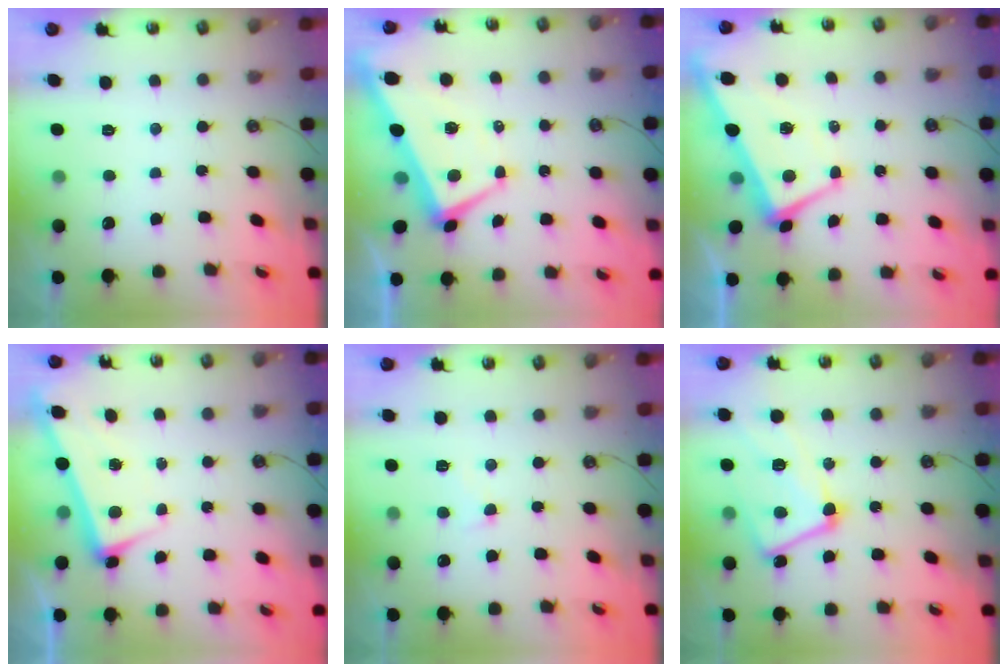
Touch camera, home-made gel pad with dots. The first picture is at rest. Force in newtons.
{"total": 2.1, "press": 1.9, "slide": 0.9}
{"total": 1.3, "press": 0.9, "slide": 0.9}
{"total": 2.6, "press": 2.5, "slide": 0.7}
{"total": 2.0, "press": 1.9, "slide": 0.6}
{"total": 10.4, "press": 10.3, "slide": 1.3}